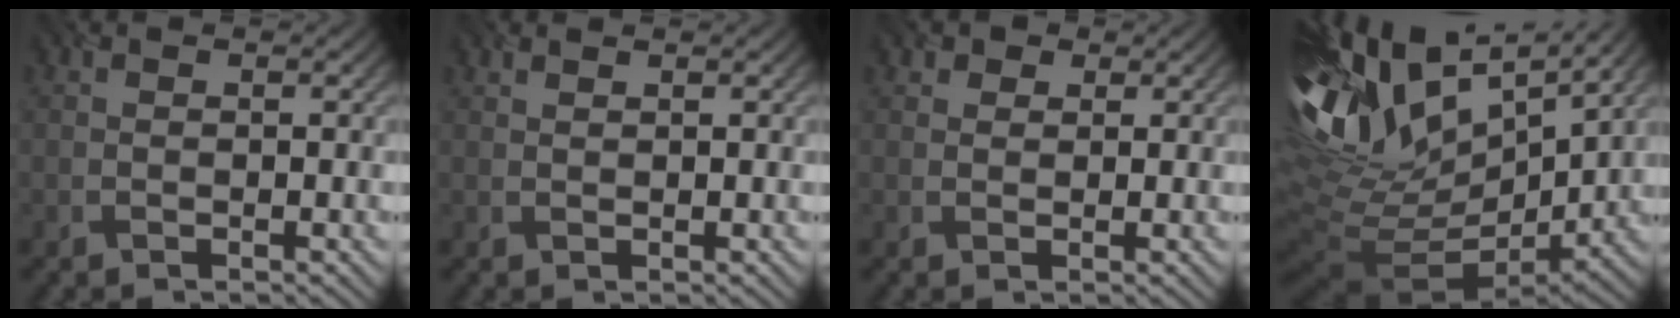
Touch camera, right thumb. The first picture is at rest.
{"total": 0.8, "force": [0.8, -0.1, 0.0], "torque": [-0.002, 0.004, 0.014]}
{"total": 1.9, "force": [1.2, 1.3, 0.7], "torque": [-0.012, 0.005, 0.007]}
{"total": 16.8, "force": [6.6, 8.8, 12.7], "torque": [-0.250, 0.029, 0.150]}